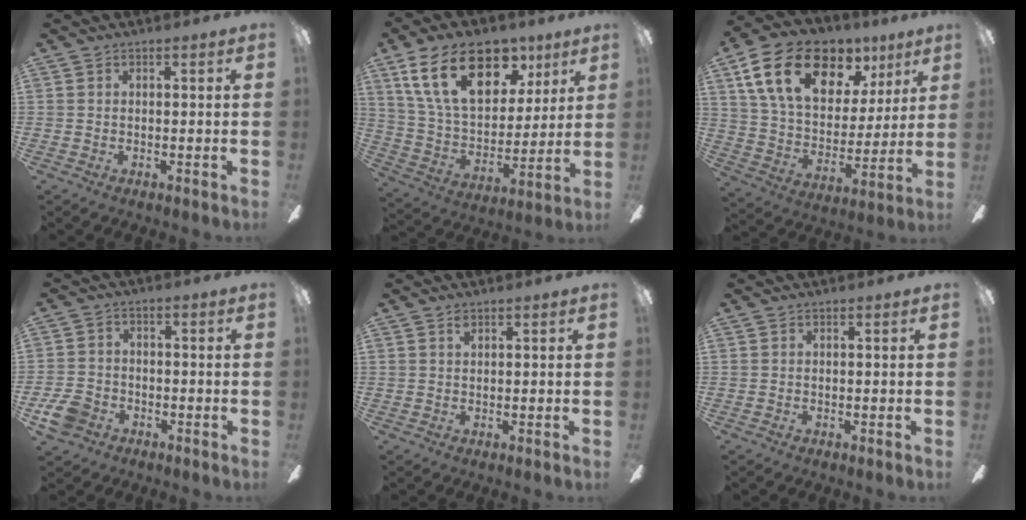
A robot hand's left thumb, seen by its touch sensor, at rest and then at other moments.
{"total": 22.7, "force": [11.7, 13.2, 14.4], "torque": [-0.258, -0.042, 0.207]}
{"total": 22.1, "force": [11.5, 13.4, 13.3], "torque": [-0.239, -0.046, 0.208]}
{"total": 6.6, "force": [-3.7, 4.7, 2.8], "torque": [-0.074, 0.020, -0.074]}
{"total": 1.1, "force": [0.8, 0.4, 0.6], "torque": [-0.015, 0.002, 0.015]}
{"total": 0.0}